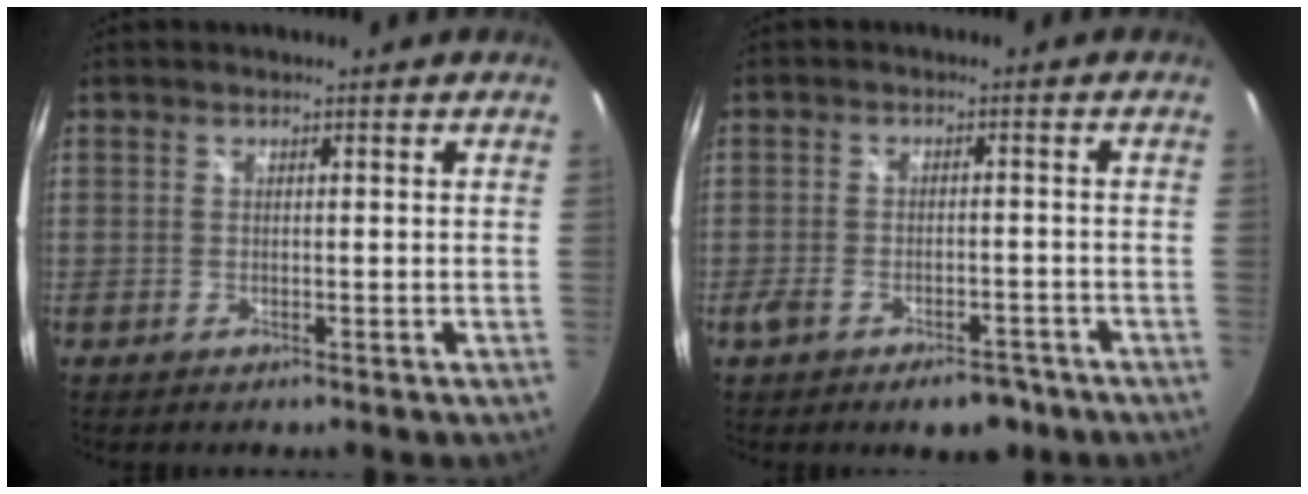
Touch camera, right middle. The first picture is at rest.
{"total": 7.2, "force": [-4.9, 3.4, 4.0], "torque": [-0.079, -0.001, -0.070]}